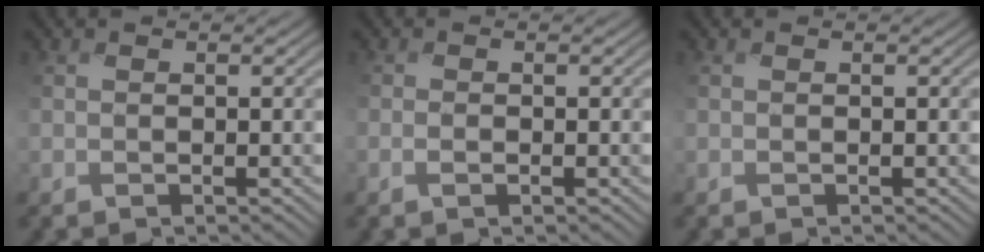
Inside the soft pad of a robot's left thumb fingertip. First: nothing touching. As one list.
[{"total": 1.0, "force": [-0.4, 0.4, 0.8], "torque": [-0.019, 0.000, -0.008]}, {"total": 0.0}]